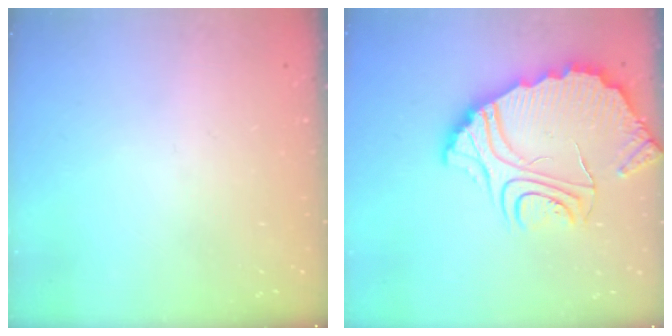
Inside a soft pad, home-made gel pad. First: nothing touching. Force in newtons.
{"total": 12.4, "press": 12.4, "slide": 1.2}